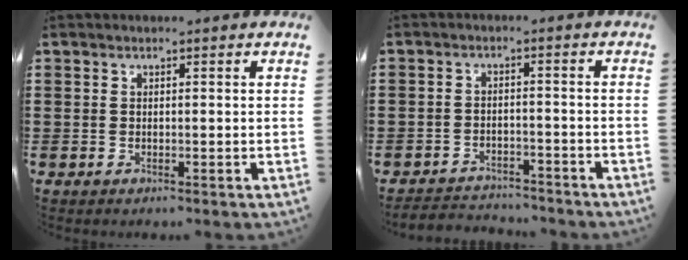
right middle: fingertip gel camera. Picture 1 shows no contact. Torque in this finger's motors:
{"motor_torque": [-0.10, -0.12, -0.71, -0.09]}